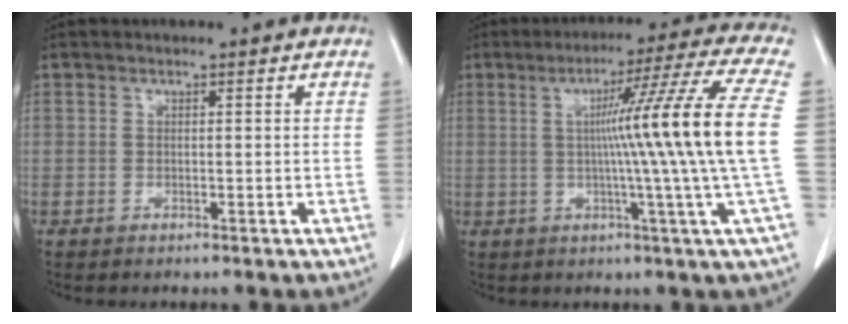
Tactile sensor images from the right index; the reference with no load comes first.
{"total": 16.3, "force": [0.6, -3.5, 16.0], "torque": [-0.225, -0.004, -0.001]}